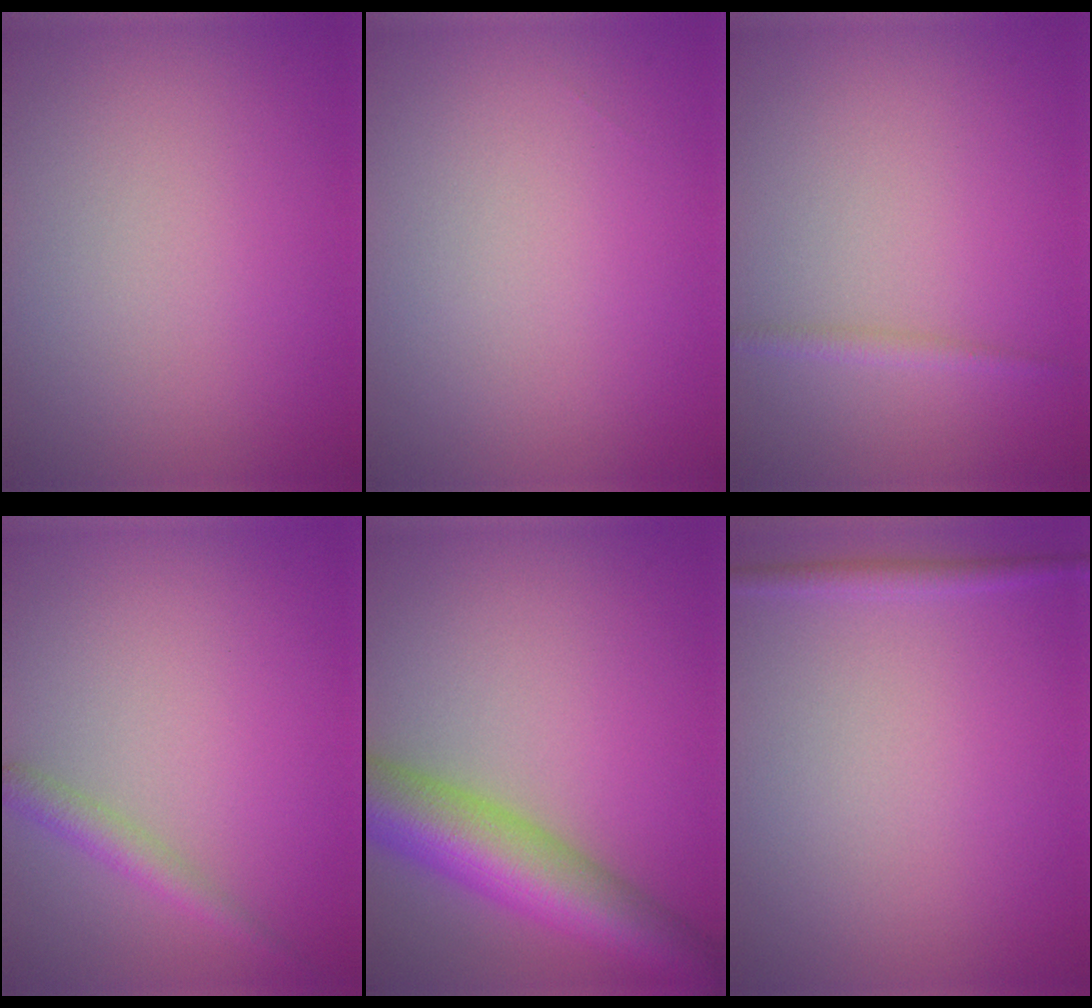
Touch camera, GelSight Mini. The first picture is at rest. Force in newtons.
{"total": 0.0}
{"total": 1.1, "press": 1.1, "slide": 0.1}
{"total": 1.9, "press": 1.9, "slide": 0.1}
{"total": 9.3, "press": 9.3, "slide": 0.3}
{"total": 1.3, "press": 1.3, "slide": 0.1}